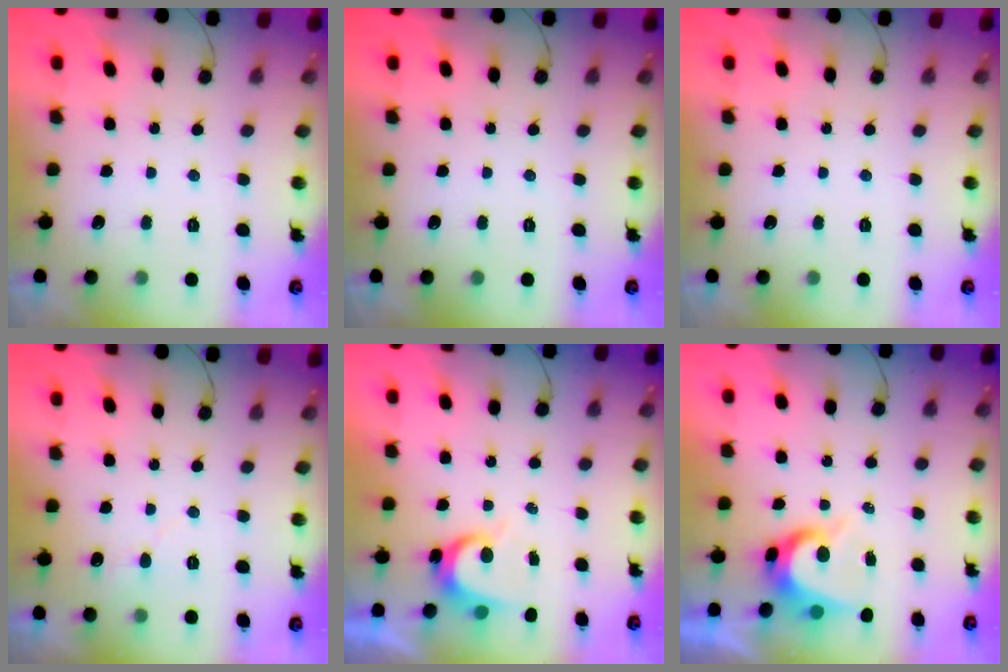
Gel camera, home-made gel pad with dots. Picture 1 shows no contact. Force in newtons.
{"total": 0.0}
{"total": 0.0}
{"total": 3.6, "press": 3.6, "slide": 0.2}
{"total": 5.5, "press": 5.5, "slide": 0.3}
{"total": 7.5, "press": 7.5, "slide": 0.7}